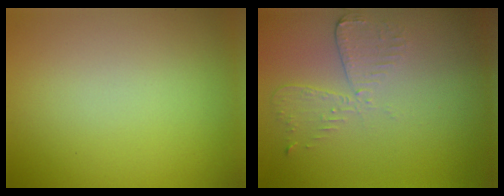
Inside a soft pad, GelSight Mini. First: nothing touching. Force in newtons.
{"total": 2.7, "press": 2.4, "slide": 1.2}